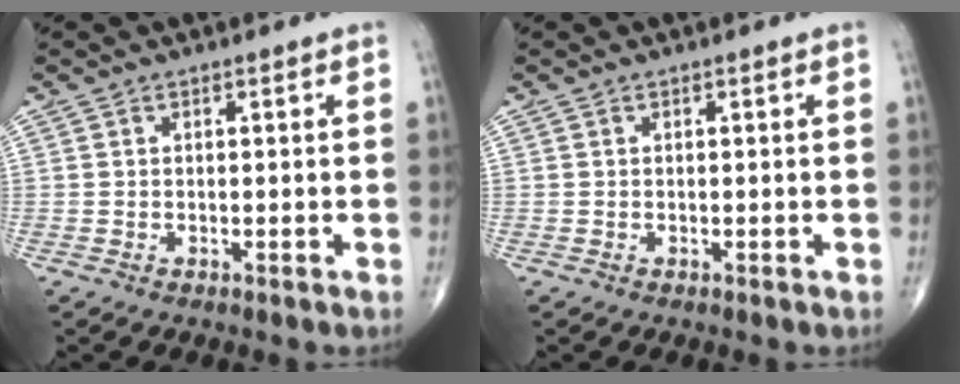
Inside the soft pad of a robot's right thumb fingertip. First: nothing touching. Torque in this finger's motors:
{"motor_torque": [0.00, 0.00, 0.00, 0.00, 0.02]}